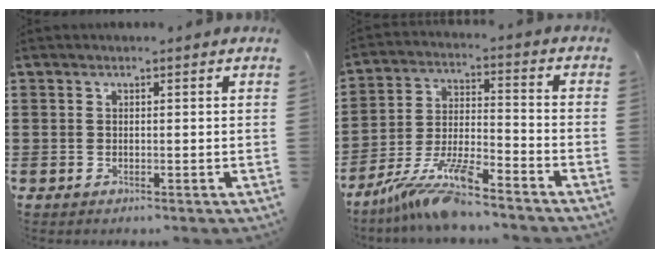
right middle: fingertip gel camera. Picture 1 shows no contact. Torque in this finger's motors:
{"motor_torque": [2.14, 0.00, 0.33, 0.21]}